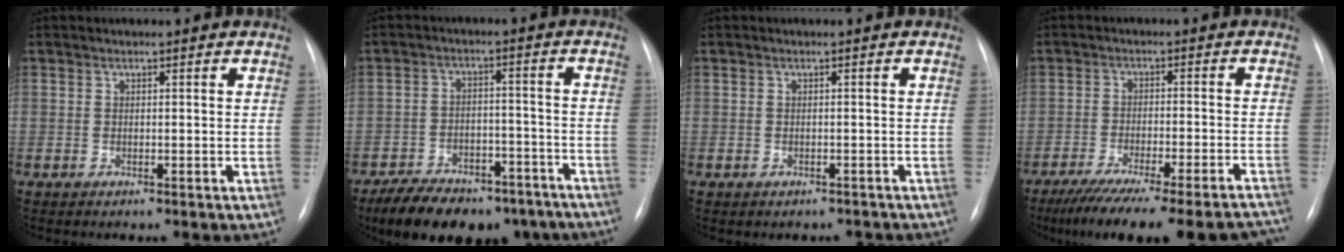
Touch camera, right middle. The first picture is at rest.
{"total": 17.6, "force": [-13.7, 7.8, 7.7], "torque": [-0.124, 0.011, -0.190]}
{"total": 2.4, "force": [-2.0, 1.2, 0.3], "torque": [-0.005, 0.008, -0.023]}
{"total": 21.7, "force": [-19.1, 1.9, 10.3], "torque": [-0.102, -0.026, -0.257]}